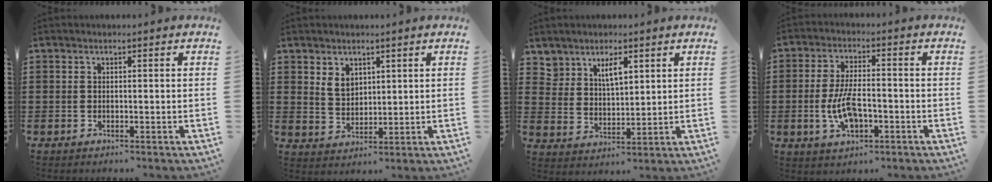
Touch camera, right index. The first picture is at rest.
{"total": 3.5, "force": [2.1, 2.5, 1.3], "torque": [-0.035, 0.010, 0.041]}
{"total": 4.8, "force": [3.5, 2.4, 2.3], "torque": [-0.049, -0.004, 0.064]}
{"total": 7.6, "force": [-2.0, 3.3, 6.5], "torque": [-0.145, -0.002, -0.040]}